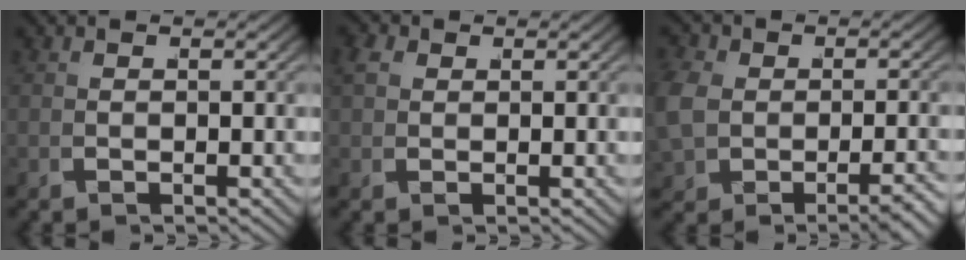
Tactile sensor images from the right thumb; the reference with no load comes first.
{"total": 1.4, "force": [0.6, 1.1, 0.7], "torque": [-0.016, -0.002, 0.011]}
{"total": 4.2, "force": [-1.3, 3.2, 2.3], "torque": [-0.062, -0.010, -0.017]}